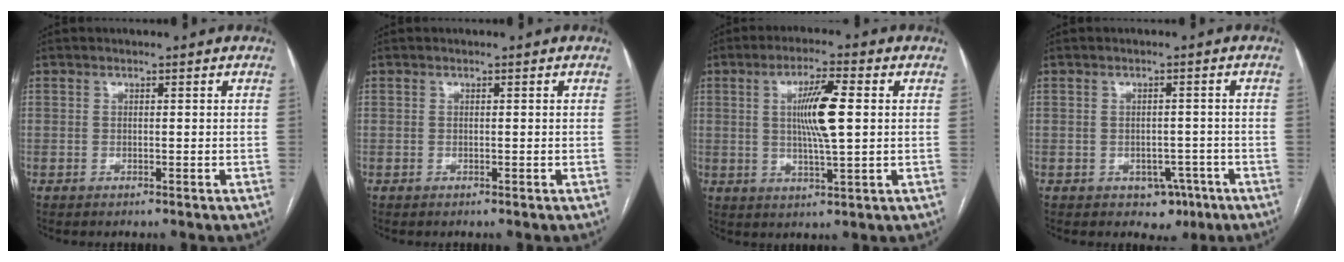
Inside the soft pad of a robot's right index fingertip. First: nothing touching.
{"total": 0.0}
{"total": 8.3, "force": [1.3, 0.6, 8.2], "torque": [-0.151, -0.001, 0.022]}
{"total": 4.1, "force": [-2.1, 3.0, 1.9], "torque": [-0.013, 0.006, -0.019]}